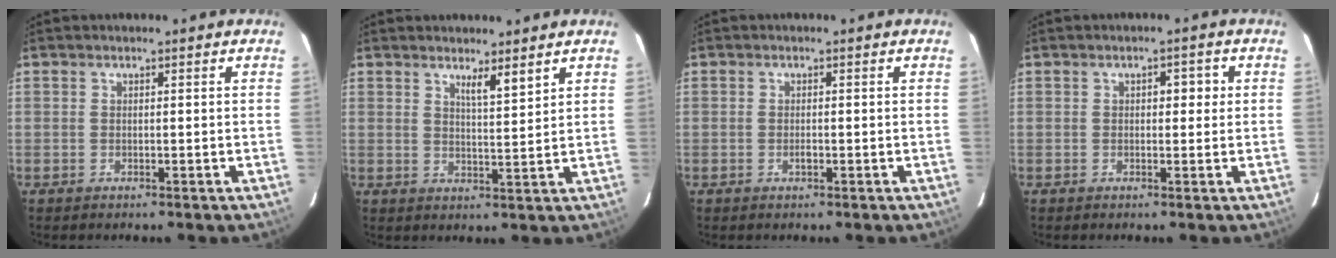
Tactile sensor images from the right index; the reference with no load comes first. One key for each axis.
{"total": 3.1, "fx": 2.4, "fy": -0.1, "fz": 2.0, "tx": -0.038, "ty": -0.011, "tz": 0.044}
{"total": 1.0, "fx": -0.3, "fy": 0.3, "fz": 0.8, "tx": -0.018, "ty": 0.000, "tz": -0.005}
{"total": 2.4, "fx": 0.5, "fy": 1.2, "fz": 2.1, "tx": -0.026, "ty": 0.014, "tz": 0.006}